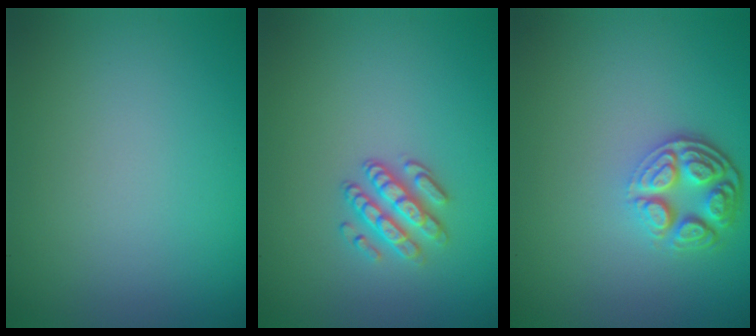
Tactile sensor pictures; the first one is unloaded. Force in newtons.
{"total": 2.7, "press": 2.4, "slide": 1.2}
{"total": 4.3, "press": 3.2, "slide": 2.7}